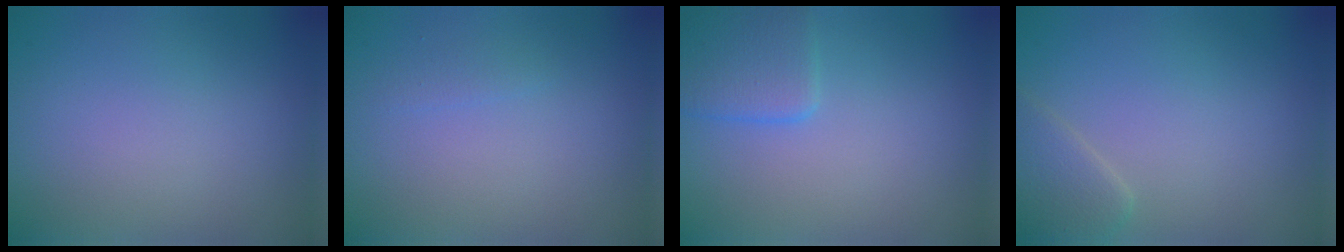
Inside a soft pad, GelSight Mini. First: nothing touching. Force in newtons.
{"total": 0.6, "press": 0.6, "slide": 0.1}
{"total": 2.9, "press": 2.9, "slide": 0.2}
{"total": 2.4, "press": 2.4, "slide": 0.1}